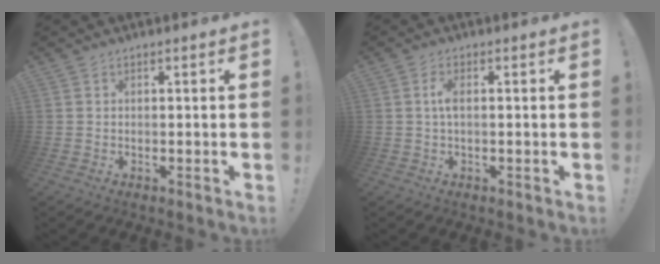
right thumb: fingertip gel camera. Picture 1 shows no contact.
{"total": 3.1, "force": [0.1, 1.0, 2.9], "torque": [-0.064, 0.003, -0.001]}